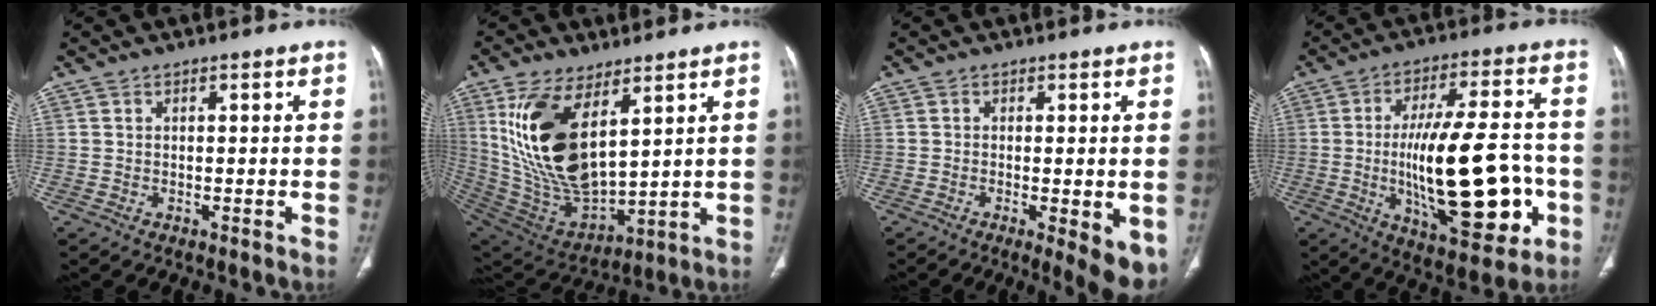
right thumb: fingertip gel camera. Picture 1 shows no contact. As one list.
[{"total": 20.3, "force": [7.4, 9.6, 16.4], "torque": [-0.308, -0.033, 0.161]}, {"total": 8.0, "force": [-2.5, 2.3, 7.3], "torque": [-0.094, -0.018, -0.034]}, {"total": 24.0, "force": [-4.1, 9.4, 21.7], "torque": [-0.327, 0.015, -0.044]}]